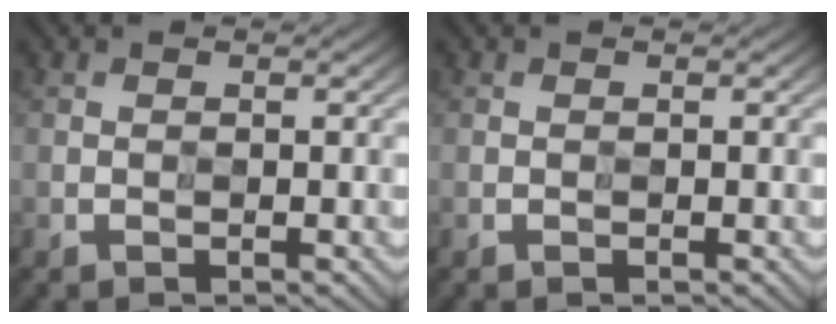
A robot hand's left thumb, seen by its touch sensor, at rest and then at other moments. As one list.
[{"total": 0.0}]